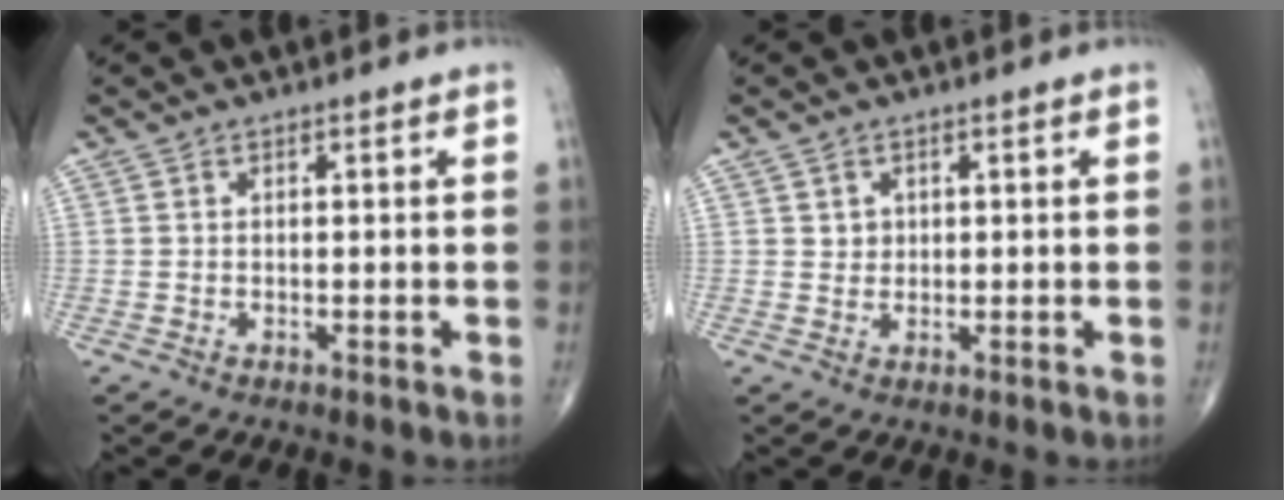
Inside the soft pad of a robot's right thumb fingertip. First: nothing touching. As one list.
[{"total": 1.8, "force": [0.6, 1.6, 0.5], "torque": [0.001, -0.003, 0.010]}]